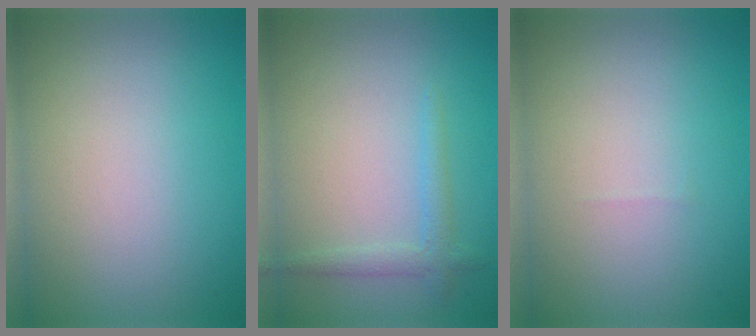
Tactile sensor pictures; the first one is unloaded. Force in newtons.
{"total": 1.6, "press": 1.6, "slide": 0.1}
{"total": 0.0}